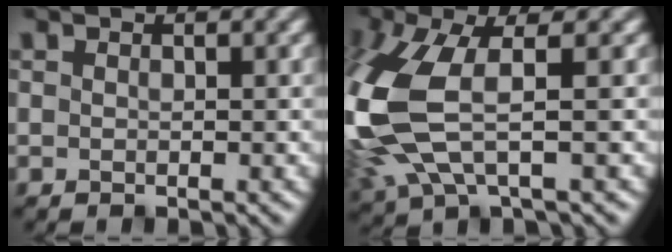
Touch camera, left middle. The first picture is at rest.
{"total": 8.7, "force": [-0.1, 3.6, 7.9], "torque": [-0.224, -0.012, -0.005]}